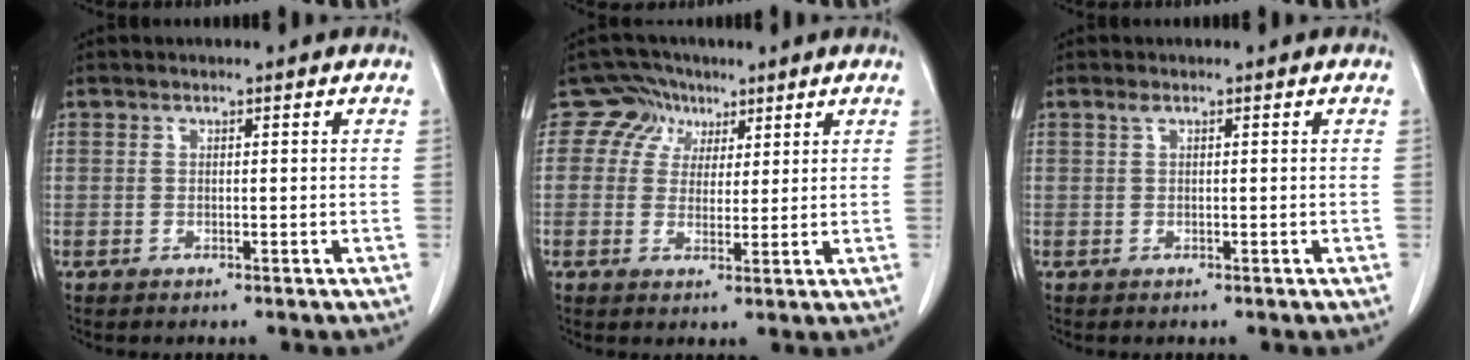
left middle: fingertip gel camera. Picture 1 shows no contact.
{"total": 5.7, "force": [3.1, 4.9, 0.3], "torque": [0.000, 0.017, 0.054]}
{"total": 0.5, "force": [0.4, 0.1, 0.4], "torque": [-0.013, 0.005, 0.007]}